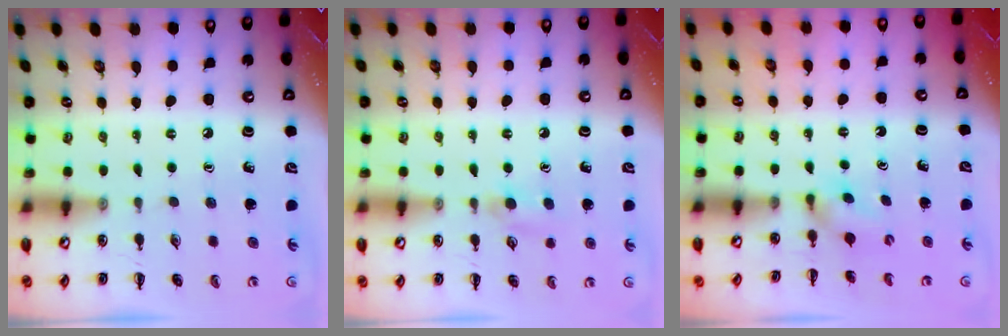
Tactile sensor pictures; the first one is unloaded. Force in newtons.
{"total": 5.3, "press": 4.9, "slide": 1.9}
{"total": 4.2, "press": 4.0, "slide": 1.0}